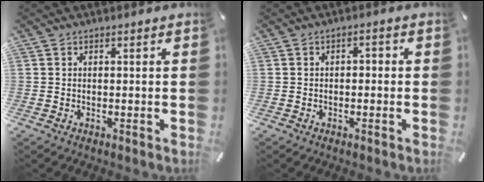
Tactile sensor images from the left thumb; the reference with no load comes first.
{"total": 1.8, "force": [-1.1, 0.9, 1.0], "torque": [-0.021, 0.010, -0.025]}